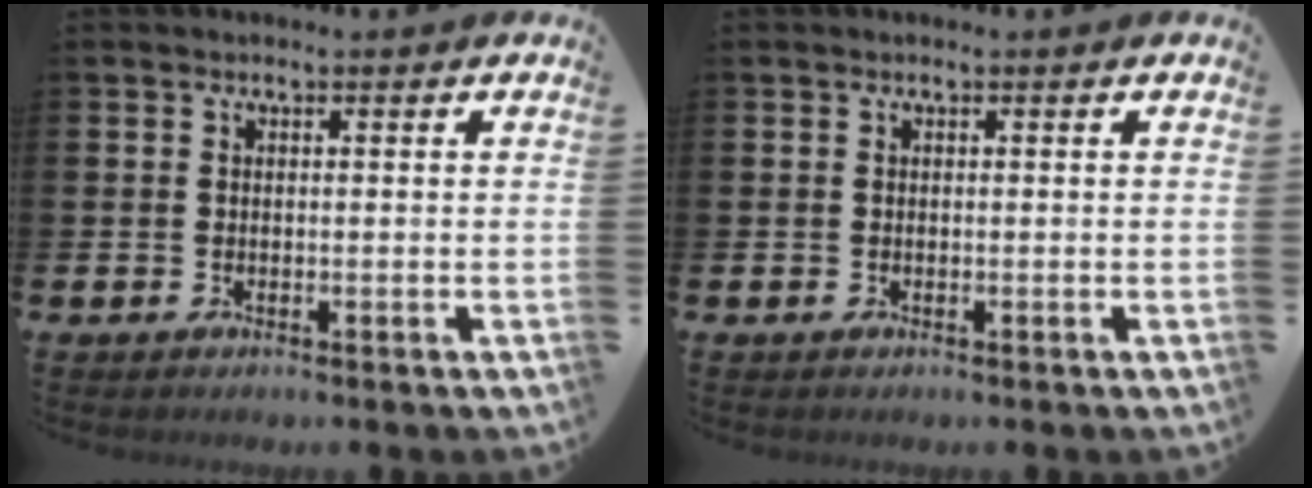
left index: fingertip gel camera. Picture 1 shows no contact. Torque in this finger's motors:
{"motor_torque": [-0.14, 0.02, -0.04, -0.01]}